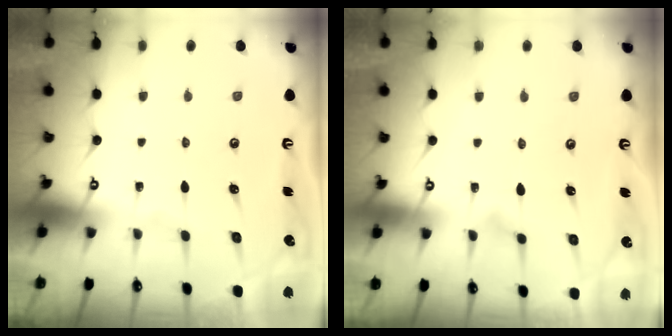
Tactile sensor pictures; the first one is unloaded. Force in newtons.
{"total": 6.2, "press": 6.2, "slide": 0.3}